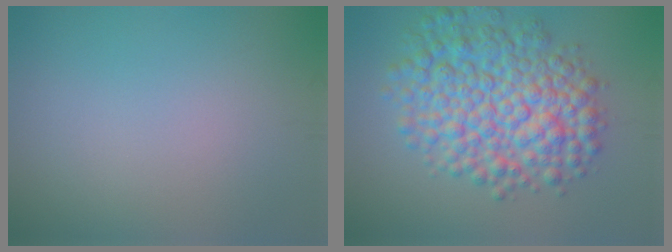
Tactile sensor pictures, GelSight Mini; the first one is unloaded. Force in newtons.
{"total": 9.0, "press": 9.0, "slide": 0.2}